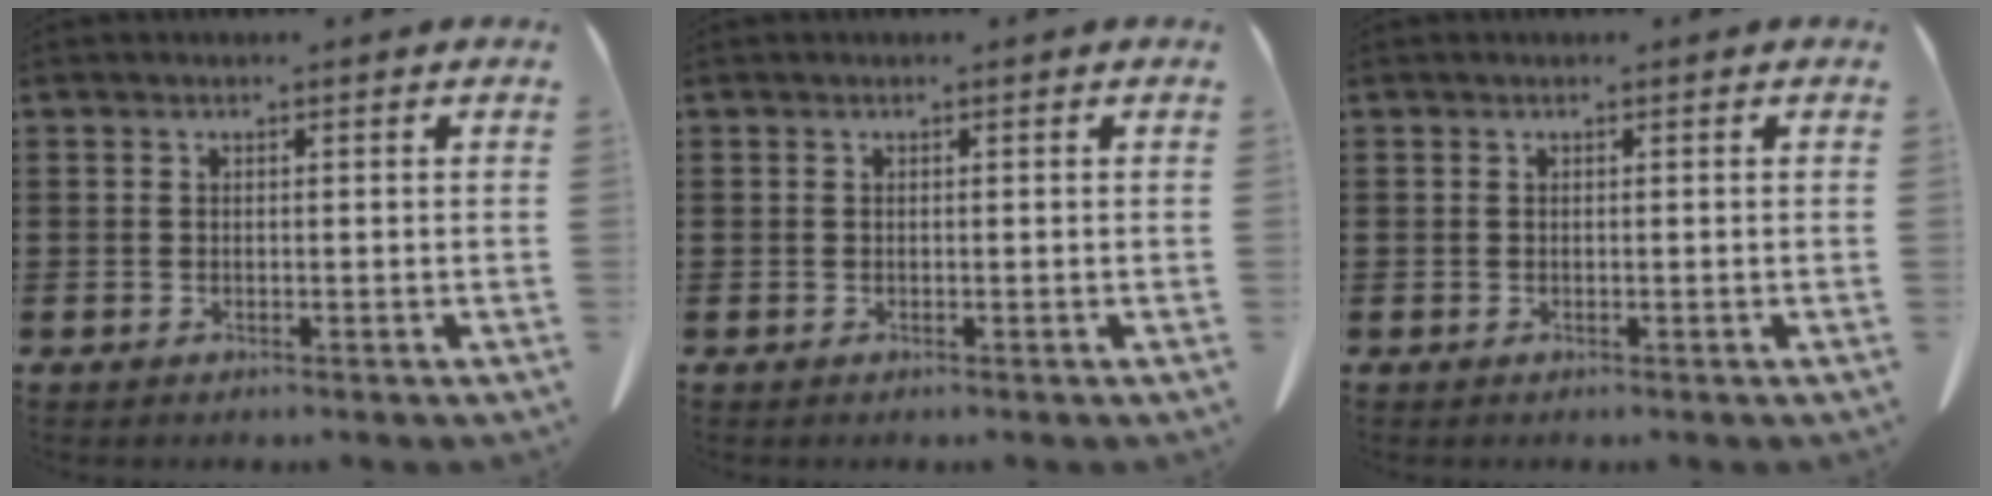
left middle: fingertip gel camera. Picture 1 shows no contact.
{"total": 0.0}
{"total": 0.0}